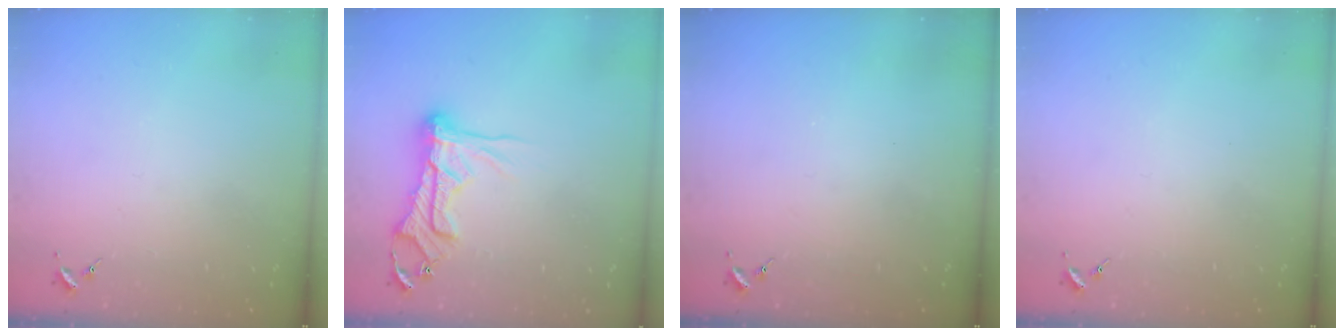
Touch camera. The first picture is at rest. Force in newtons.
{"total": 14.3, "press": 14.2, "slide": 1.6}
{"total": 0.0}
{"total": 0.0}